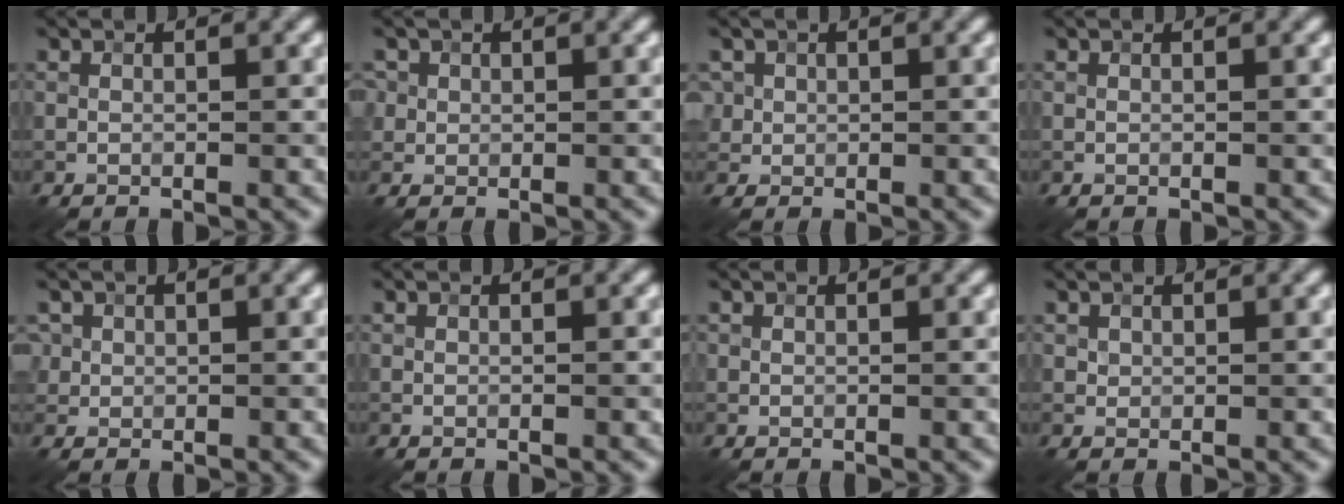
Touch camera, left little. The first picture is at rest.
{"total": 2.5, "force": [1.1, 2.1, 0.7], "torque": [-0.008, 0.015, 0.008]}
{"total": 2.0, "force": [0.7, 1.8, 0.3], "torque": [-0.009, 0.012, 0.010]}
{"total": 0.0}
{"total": 2.0, "force": [0.9, 1.8, 0.4], "torque": [-0.010, 0.012, 0.011]}
{"total": 0.0}
{"total": 0.0}
{"total": 0.8, "force": [0.6, 0.6, -0.1], "torque": [0.000, 0.005, 0.008]}